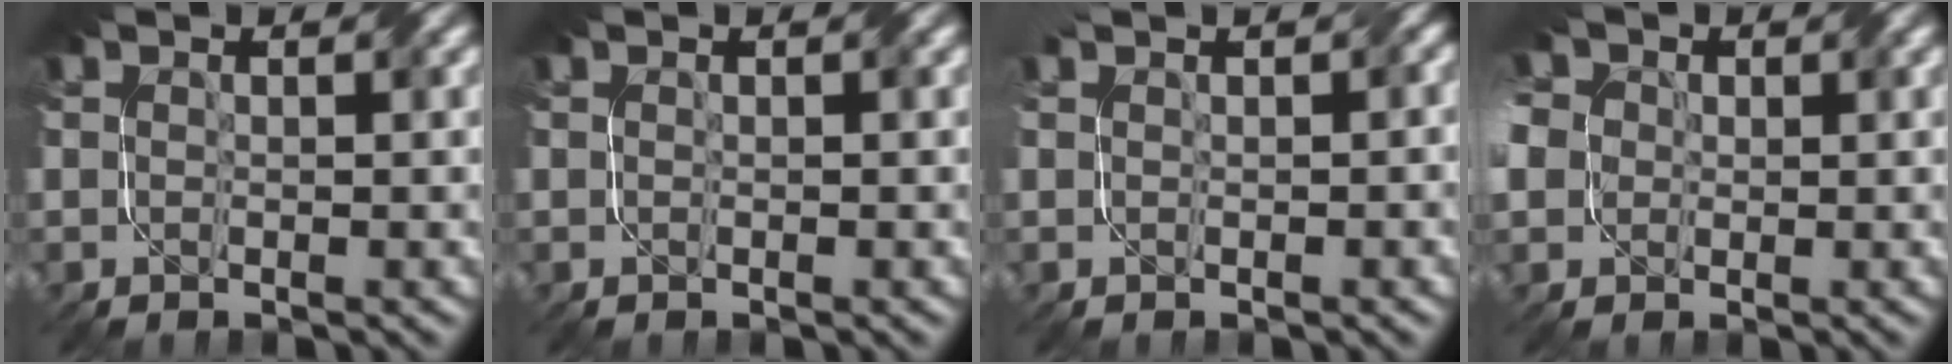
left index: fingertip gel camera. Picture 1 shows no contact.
{"total": 0.0}
{"total": 1.7, "force": [0.4, 0.8, 1.5], "torque": [-0.012, 0.003, 0.002]}
{"total": 8.0, "force": [0.3, 7.0, 3.9], "torque": [-0.091, 0.018, -0.038]}